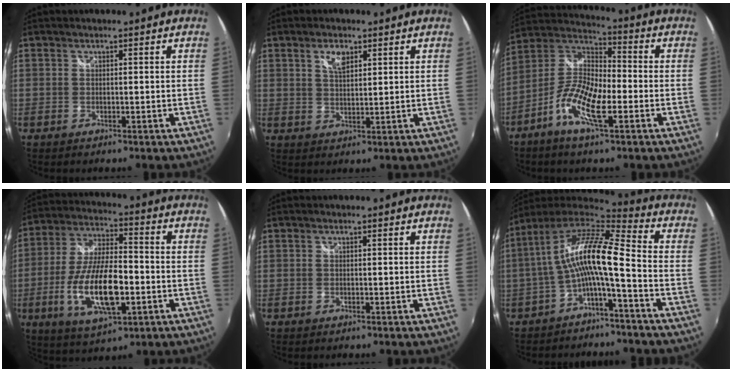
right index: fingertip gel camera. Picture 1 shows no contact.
{"total": 4.0, "force": [2.1, 1.9, 2.8], "torque": [-0.047, 0.003, 0.039]}
{"total": 12.3, "force": [-4.8, 4.1, 10.5], "torque": [-0.216, 0.005, -0.103]}
{"total": 17.1, "force": [-4.7, 6.2, 15.2], "torque": [-0.311, -0.012, -0.083]}
{"total": 0.0}
{"total": 13.5, "force": [-1.7, 2.2, 13.2], "torque": [-0.251, 0.015, -0.038]}